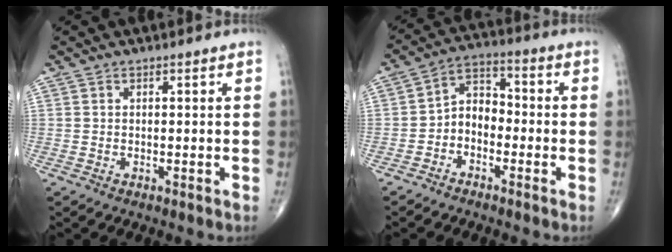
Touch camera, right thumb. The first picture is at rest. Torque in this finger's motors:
{"motor_torque": [-0.10, 0.28, 0.46, 0.02, 0.12]}